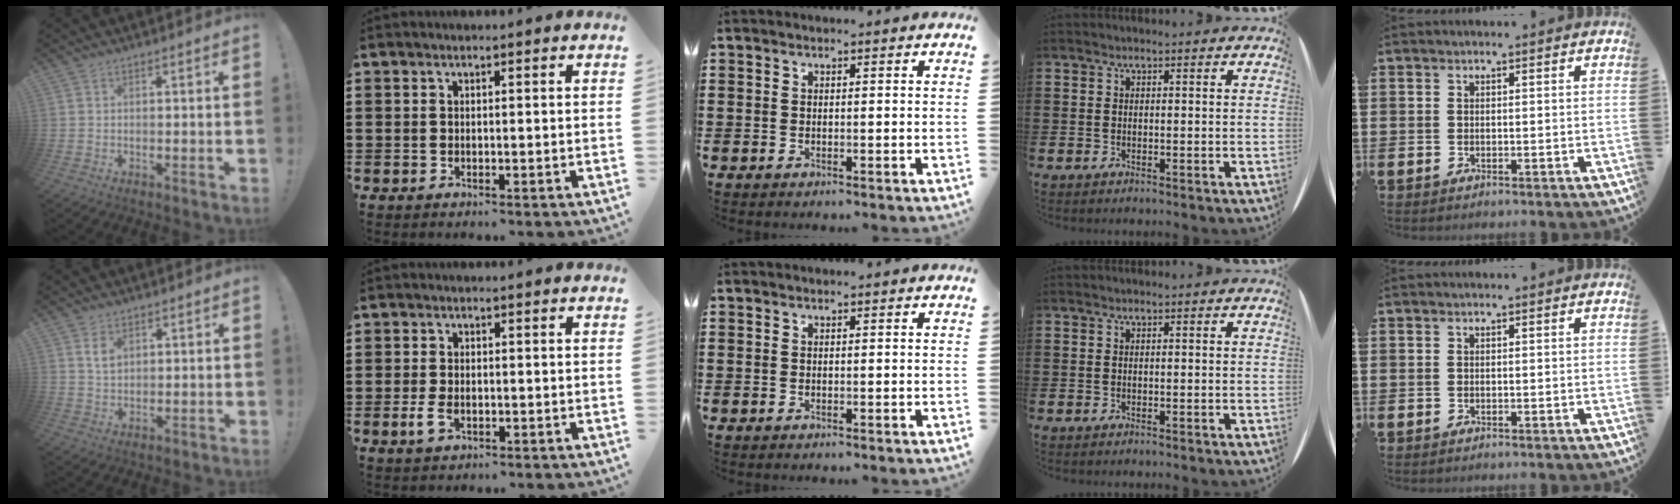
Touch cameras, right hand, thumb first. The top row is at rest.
{"thumb": {"total": 3.9, "force": [1.8, 2.3, 2.6], "torque": [-0.035, -0.007, 0.031]}, "index": {"total": 2.5, "force": [-0.9, 1.3, 1.9], "torque": [-0.060, -0.012, -0.020]}}